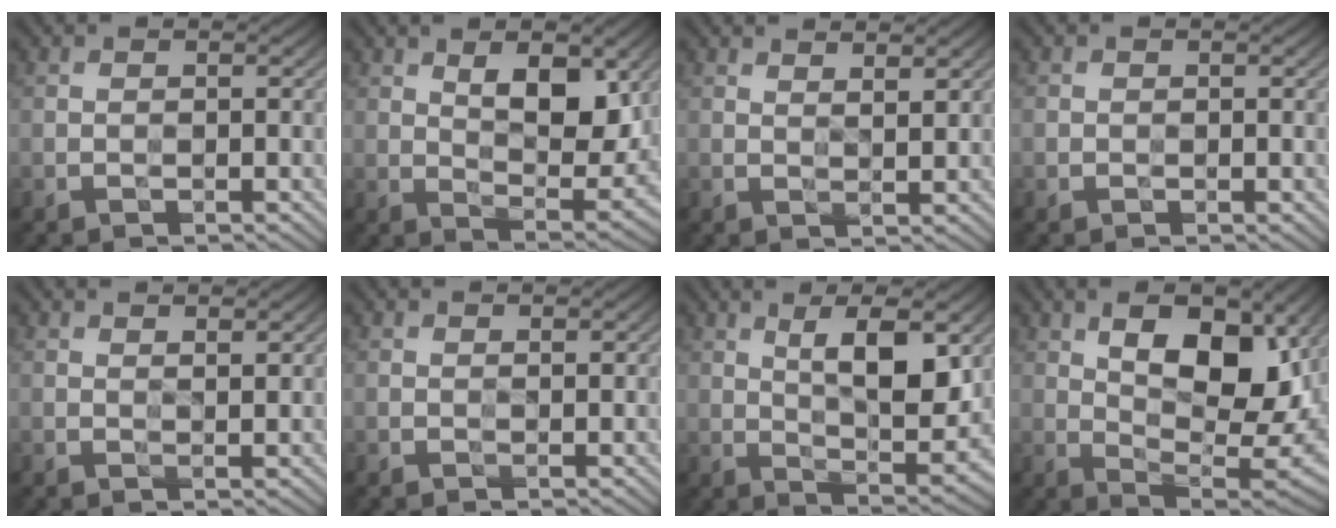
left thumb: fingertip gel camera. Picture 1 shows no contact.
{"total": 8.8, "force": [3.9, 3.8, 6.9], "torque": [-0.118, -0.008, 0.071]}
{"total": 2.8, "force": [2.6, 0.1, 1.1], "torque": [-0.021, -0.005, 0.046]}
{"total": 1.3, "force": [0.0, 1.2, 0.5], "torque": [-0.010, 0.000, 0.000]}
{"total": 1.8, "force": [1.7, 0.0, 0.5], "torque": [-0.015, -0.001, 0.028]}
{"total": 0.8, "force": [0.8, -0.3, 0.0], "torque": [0.000, 0.003, 0.011]}
{"total": 9.0, "force": [3.5, 2.5, 7.9], "torque": [-0.143, -0.005, 0.065]}
{"total": 13.9, "force": [5.3, 6.0, 11.4], "torque": [-0.182, 0.008, 0.092]}